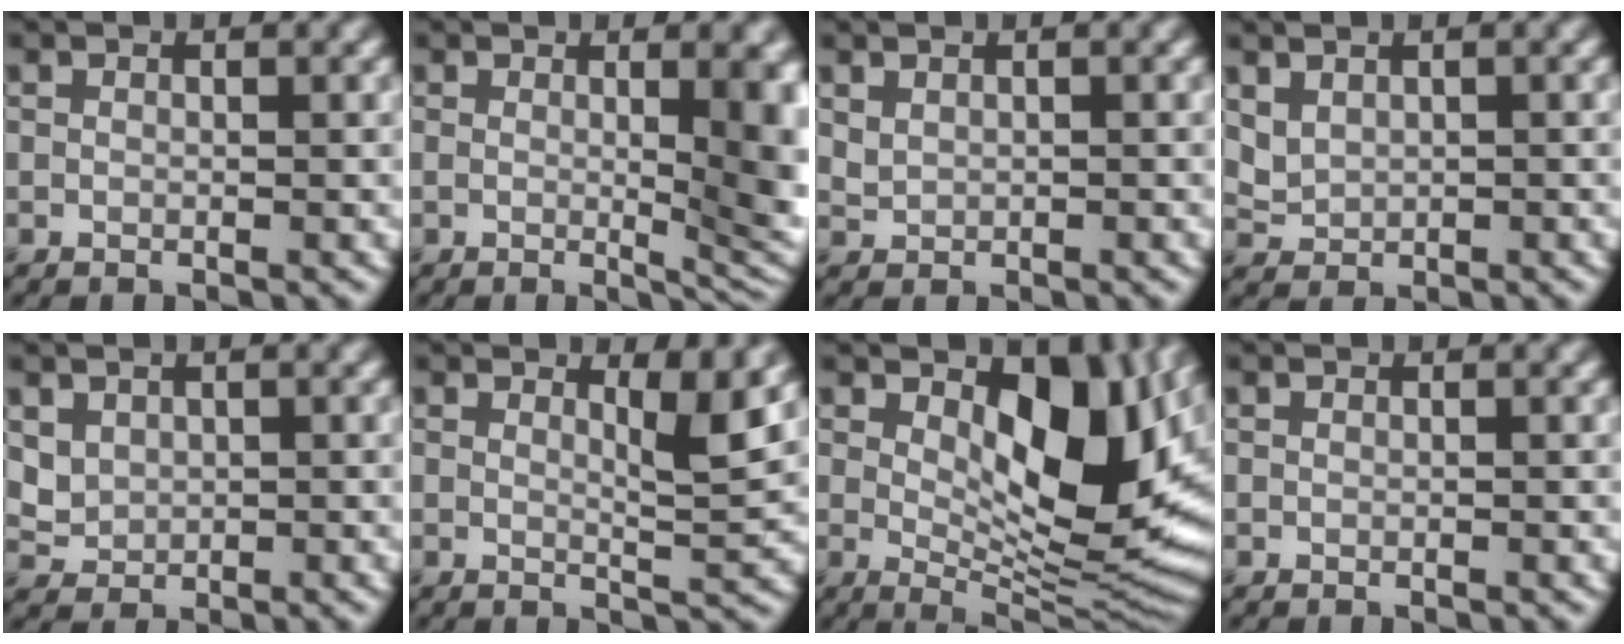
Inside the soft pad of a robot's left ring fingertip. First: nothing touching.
{"total": 8.9, "force": [0.8, 3.2, 8.3], "torque": [-0.061, -0.002, 0.013]}
{"total": 0.7, "force": [0.6, 0.4, 0.3], "torque": [-0.010, -0.002, 0.017]}
{"total": 1.4, "force": [0.9, 0.9, 0.6], "torque": [-0.014, -0.001, 0.025]}
{"total": 1.7, "force": [0.6, 1.4, 0.6], "torque": [-0.012, -0.005, 0.019]}
{"total": 3.3, "force": [1.5, 0.7, 2.8], "torque": [-0.036, -0.008, 0.022]}
{"total": 11.4, "force": [2.7, 5.2, 9.8], "torque": [-0.136, -0.009, 0.045]}
{"total": 0.0}